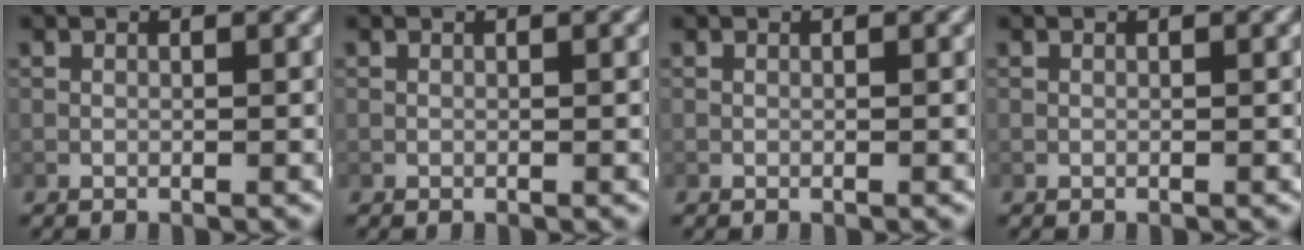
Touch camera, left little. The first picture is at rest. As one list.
[{"total": 0.0}, {"total": 0.0}, {"total": 0.0}]